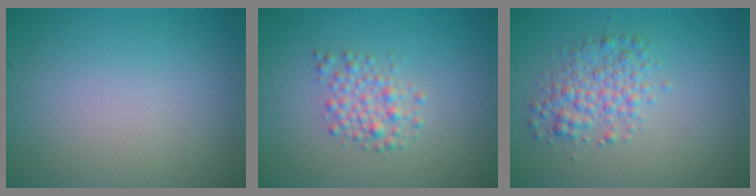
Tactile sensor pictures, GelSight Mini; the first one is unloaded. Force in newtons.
{"total": 2.5, "press": 2.5, "slide": 0.0}
{"total": 3.2, "press": 3.2, "slide": 0.1}